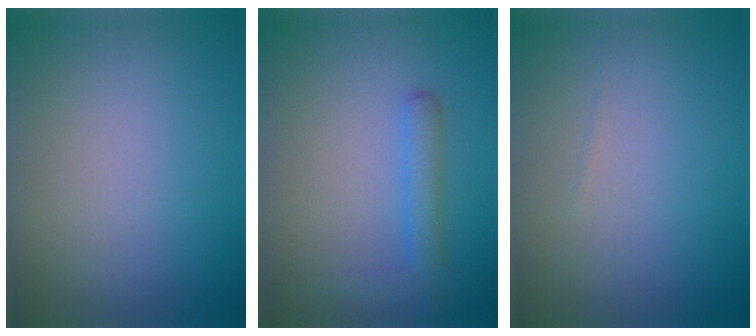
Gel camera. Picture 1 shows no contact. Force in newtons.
{"total": 2.9, "press": 2.9, "slide": 0.1}
{"total": 0.0}